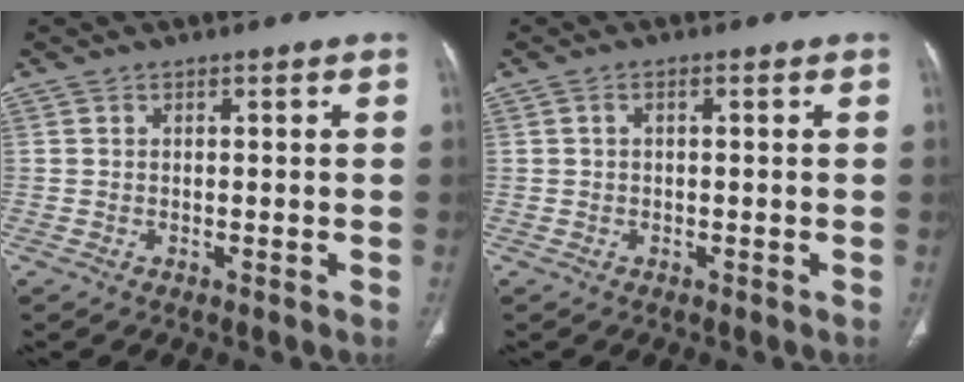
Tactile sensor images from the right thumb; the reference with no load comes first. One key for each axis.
{"total": 1.1, "fx": 0.2, "fy": 0.5, "fz": 0.9, "tx": -0.020, "ty": 0.005, "tz": 0.001}